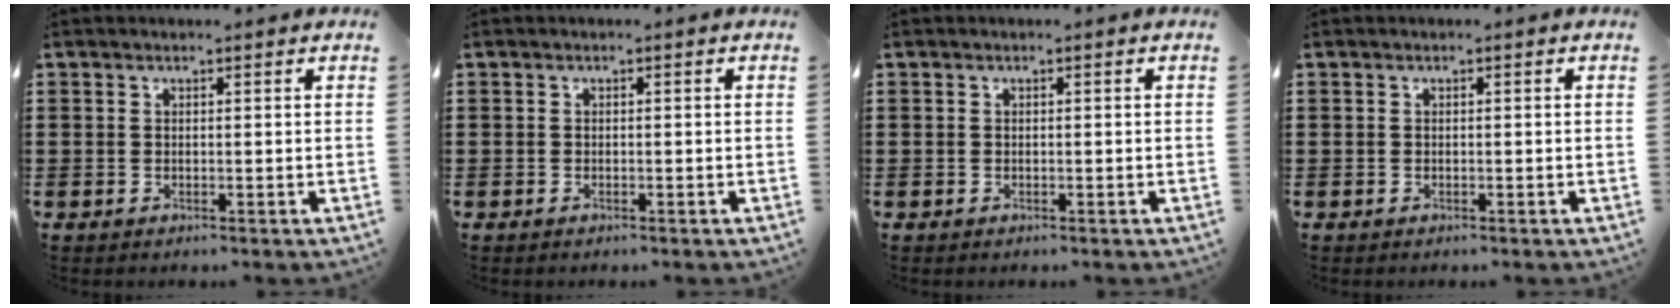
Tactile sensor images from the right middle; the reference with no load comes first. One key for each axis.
{"total": 0.0}
{"total": 0.0}
{"total": 0.0}